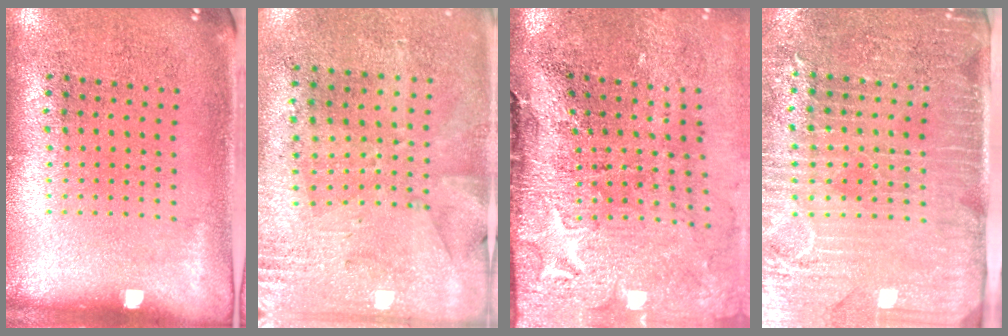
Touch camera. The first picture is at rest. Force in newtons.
{"total": 2.7, "press": 2.3, "slide": 1.5}
{"total": 4.8, "press": 3.8, "slide": 2.9}
{"total": 3.6, "press": 3.3, "slide": 1.5}